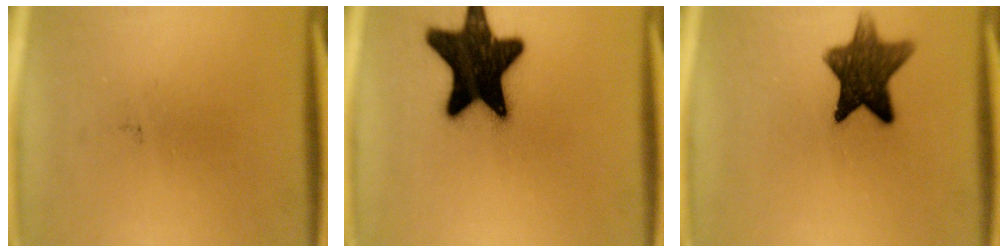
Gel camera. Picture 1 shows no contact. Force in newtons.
{"total": 20.2}
{"total": 10.7}